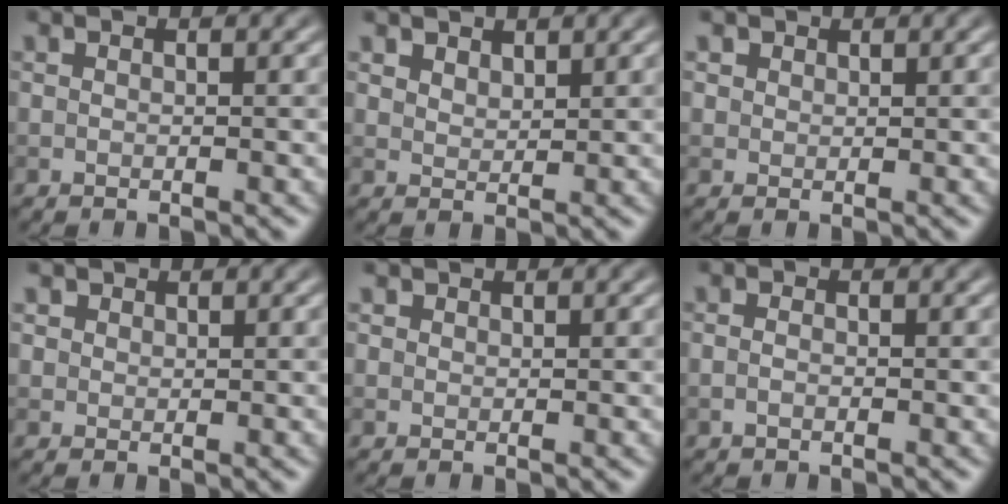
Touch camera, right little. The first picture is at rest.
{"total": 1.6, "force": [1.4, 0.7, 0.4], "torque": [-0.010, -0.005, 0.029]}
{"total": 1.5, "force": [0.9, 1.1, 0.3], "torque": [-0.005, -0.009, 0.018]}
{"total": 1.4, "force": [0.8, 1.1, 0.3], "torque": [-0.002, -0.007, 0.014]}
{"total": 0.7, "force": [0.4, 0.6, 0.1], "torque": [0.003, -0.003, 0.002]}
{"total": 0.7, "force": [-0.3, 0.4, 0.5], "torque": [-0.012, -0.001, -0.009]}